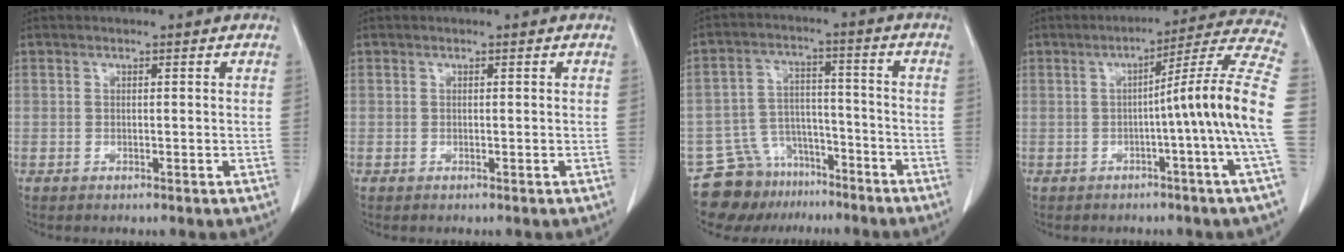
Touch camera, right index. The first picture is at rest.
{"total": 0.0}
{"total": 10.0, "force": [-8.0, 5.8, 1.1], "torque": [-0.018, 0.040, -0.130]}
{"total": 13.4, "force": [-1.9, -2.9, 12.9], "torque": [-0.161, 0.011, -0.034]}